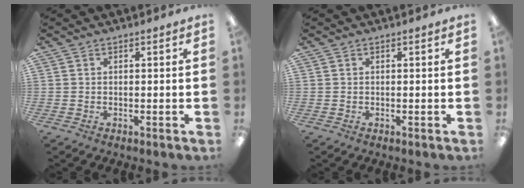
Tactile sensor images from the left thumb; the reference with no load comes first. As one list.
[{"total": 0.0}]